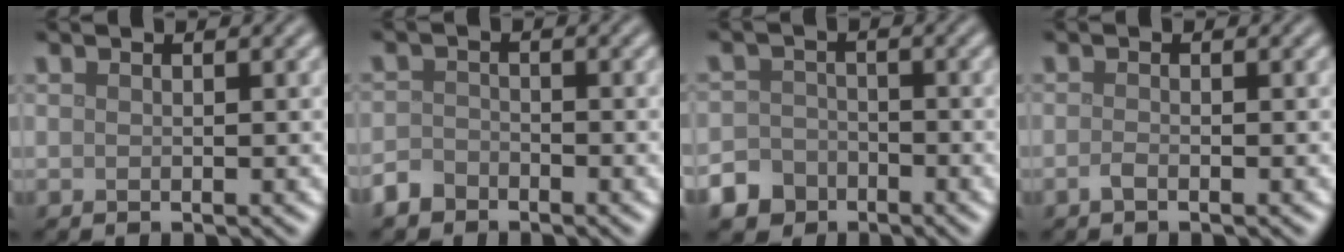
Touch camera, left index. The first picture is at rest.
{"total": 2.0, "force": [-1.6, 1.2, 0.3], "torque": [-0.003, 0.003, -0.039]}
{"total": 5.7, "force": [-3.8, 4.2, 0.8], "torque": [0.003, -0.012, -0.075]}
{"total": 0.8, "force": [-0.5, 0.2, 0.6], "torque": [-0.014, 0.000, -0.011]}